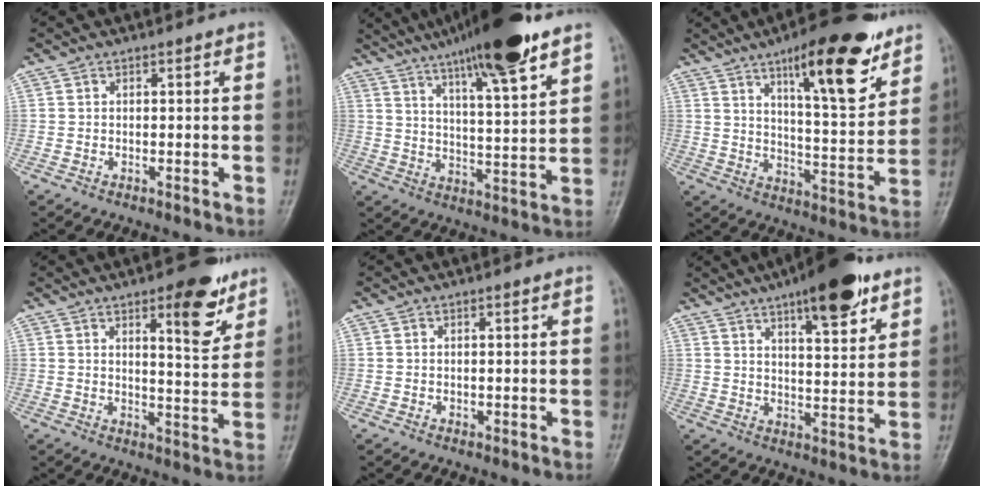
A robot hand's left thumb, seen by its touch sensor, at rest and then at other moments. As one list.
[{"total": 17.5, "force": [12.2, 1.9, 12.4], "torque": [-0.182, -0.046, 0.196]}, {"total": 18.1, "force": [10.8, 5.0, 13.6], "torque": [-0.174, -0.057, 0.170]}, {"total": 9.8, "force": [5.8, 3.1, 7.3], "torque": [-0.078, -0.035, 0.078]}, {"total": 0.6, "force": [0.3, 0.3, 0.5], "torque": [-0.002, -0.001, 0.005]}, {"total": 14.5, "force": [8.9, 4.3, 10.6], "torque": [-0.129, -0.041, 0.130]}]